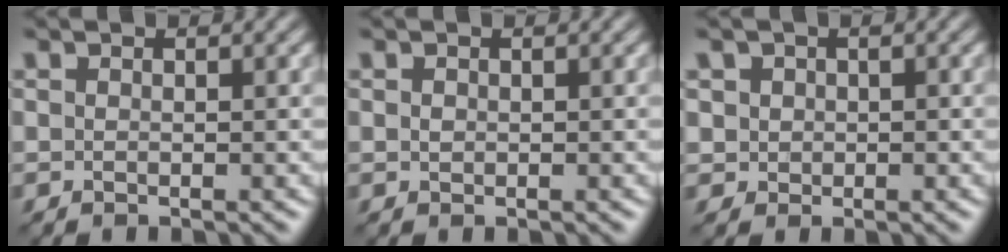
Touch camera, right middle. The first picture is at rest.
{"total": 0.6, "force": [0.2, 0.5, 0.3], "torque": [-0.008, 0.005, 0.005]}
{"total": 2.6, "force": [0.9, 2.3, 0.9], "torque": [-0.017, 0.009, 0.016]}